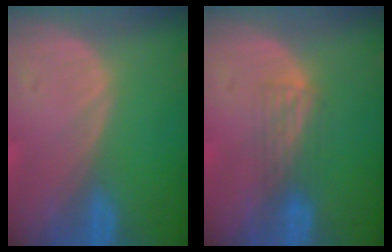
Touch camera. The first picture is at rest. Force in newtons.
{"total": 2.9, "press": 2.6, "slide": 1.2}